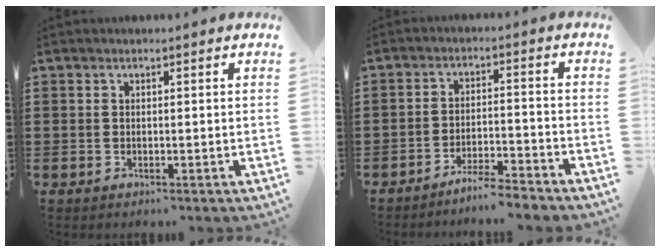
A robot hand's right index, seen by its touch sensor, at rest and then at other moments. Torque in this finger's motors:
{"motor_torque": [0.58, 0.55, 0.28, 0.05]}